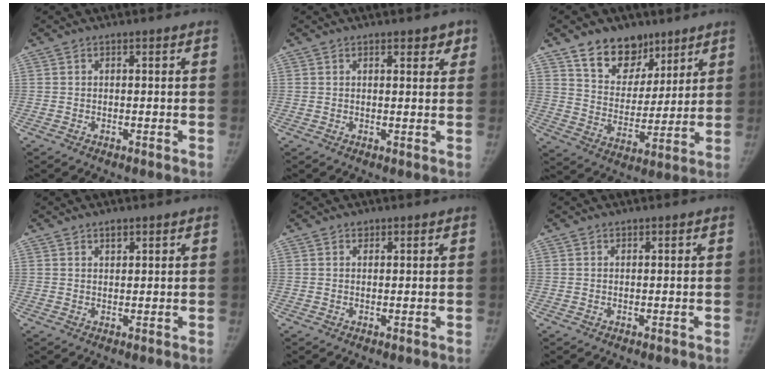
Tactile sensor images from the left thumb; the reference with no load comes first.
{"total": 3.1, "force": [1.9, 1.4, 1.9], "torque": [-0.002, -0.008, 0.022]}
{"total": 12.7, "force": [8.6, 8.3, 4.2], "torque": [-0.022, -0.053, 0.154]}
{"total": 1.4, "force": [1.0, 0.8, 0.6], "torque": [0.002, -0.006, 0.017]}
{"total": 0.7, "force": [0.5, 0.6, 0.0], "torque": [0.010, -0.003, 0.005]}
{"total": 0.0}